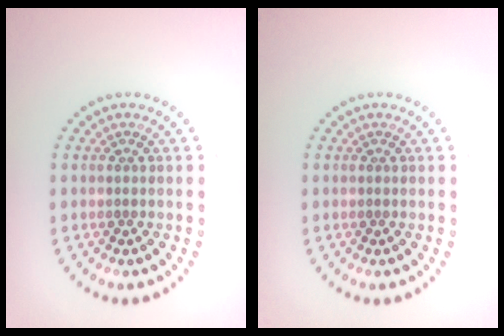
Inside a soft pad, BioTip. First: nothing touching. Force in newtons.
{"total": 0.0}